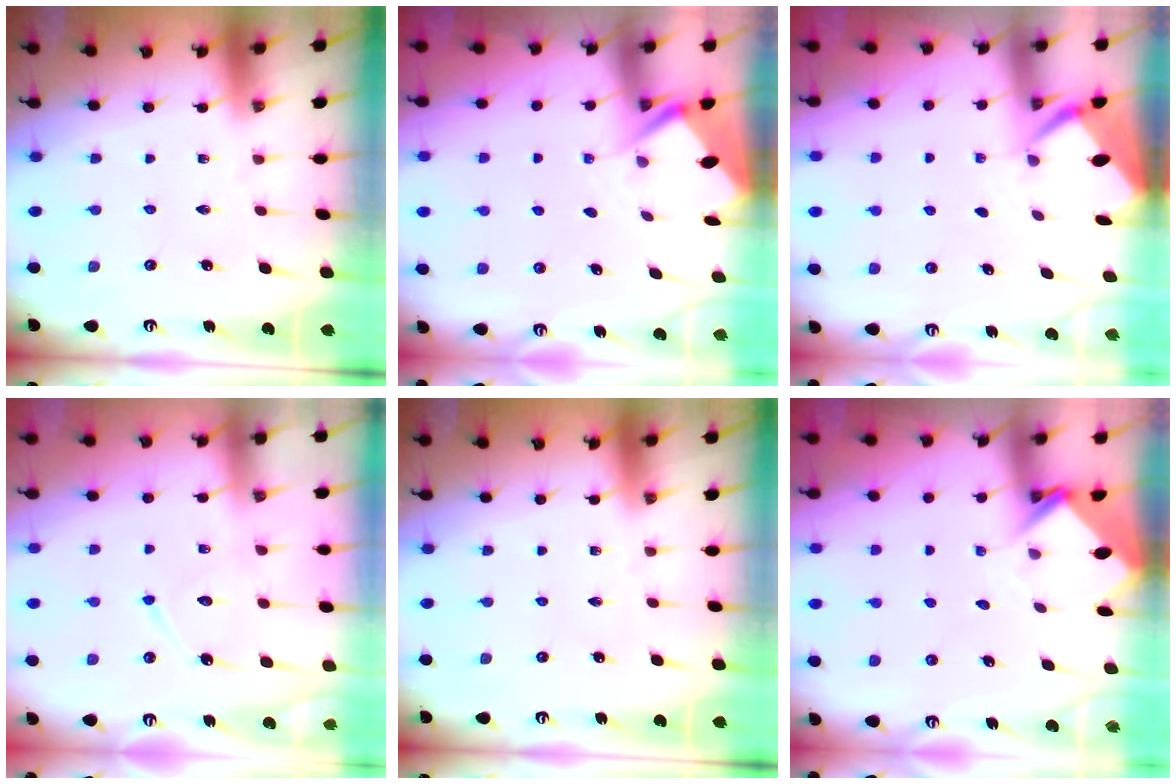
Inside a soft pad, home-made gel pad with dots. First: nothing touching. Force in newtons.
{"total": 2.8, "press": 2.8, "slide": 0.4}
{"total": 2.5, "press": 2.5, "slide": 0.3}
{"total": 10.8, "press": 10.7, "slide": 0.9}
{"total": 0.0}
{"total": 3.9, "press": 3.9, "slide": 0.3}